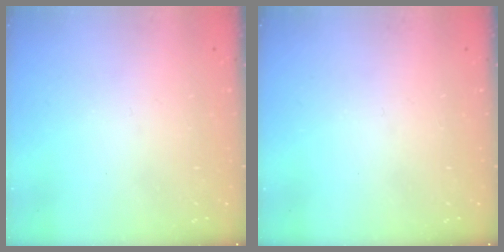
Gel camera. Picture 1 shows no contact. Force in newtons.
{"total": 0.0}